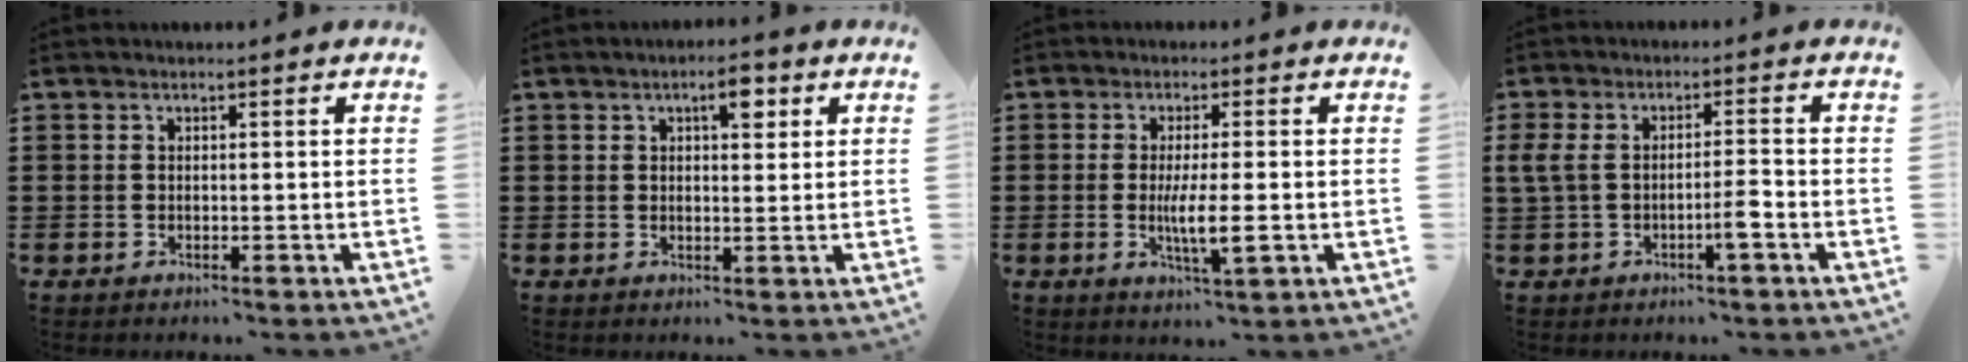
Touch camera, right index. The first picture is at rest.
{"total": 3.7, "force": [1.8, 1.4, 2.9], "torque": [-0.037, 0.000, 0.024]}
{"total": 5.6, "force": [-0.9, 0.7, 5.5], "torque": [-0.103, -0.007, -0.019]}
{"total": 5.0, "force": [-1.4, 1.6, 4.6], "torque": [-0.096, 0.004, -0.031]}